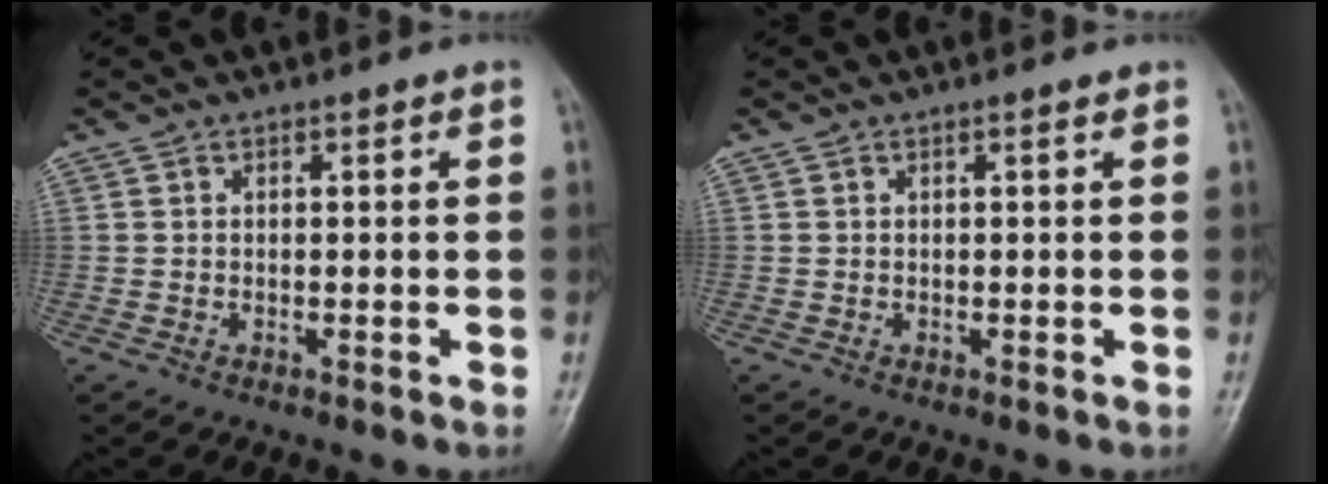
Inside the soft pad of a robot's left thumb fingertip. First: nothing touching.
{"total": 0.0}